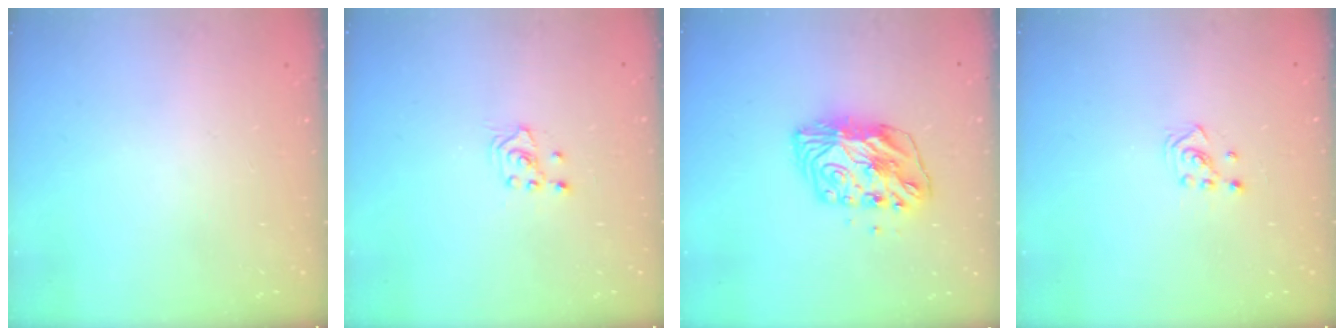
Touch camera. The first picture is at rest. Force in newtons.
{"total": 2.5, "press": 2.4, "slide": 0.9}
{"total": 9.6, "press": 9.5, "slide": 1.0}
{"total": 2.5, "press": 2.4, "slide": 0.8}